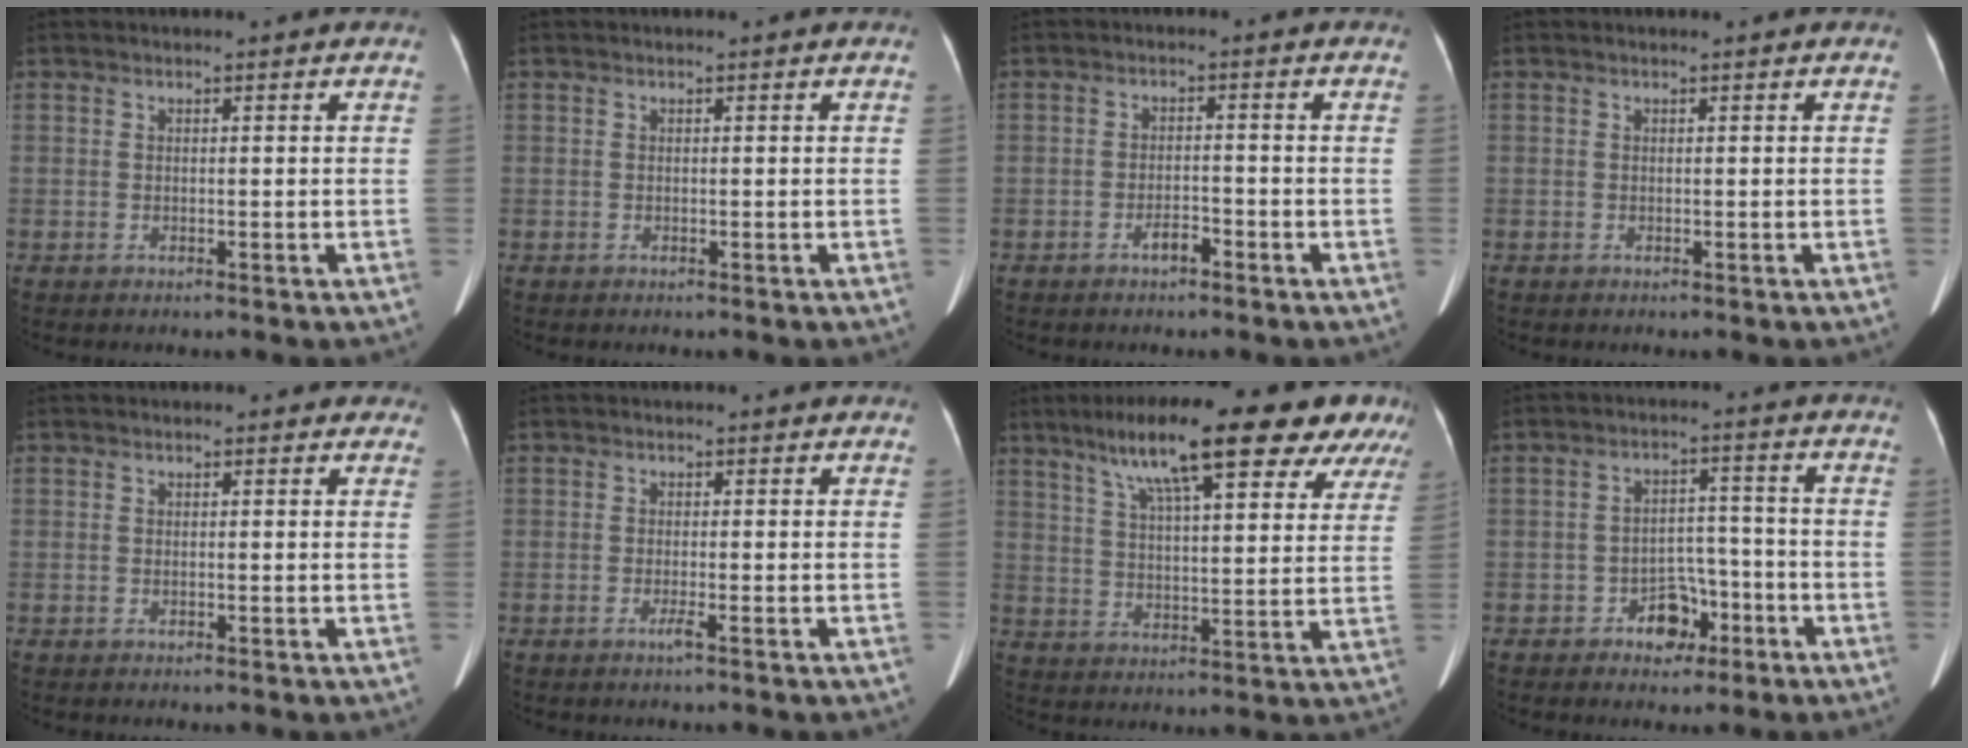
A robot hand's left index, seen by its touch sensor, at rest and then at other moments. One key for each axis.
{"total": 0.0}
{"total": 2.0, "fx": -1.5, "fy": 0.6, "fz": 1.1, "tx": -0.020, "ty": 0.002, "tz": -0.026}
{"total": 0.0}
{"total": 1.6, "fx": 1.2, "fy": 0.9, "fz": 0.4, "tx": 0.005, "ty": 0.007, "tz": 0.004}
{"total": 0.8, "fx": -0.5, "fy": -0.3, "fz": 0.6, "tx": -0.011, "ty": -0.001, "tz": -0.009}
{"total": 21.9, "fx": 14.9, "fy": 4.3, "fz": 15.4, "tx": -0.239, "ty": 0.047, "tz": 0.206}
{"total": 5.1, "fx": -2.9, "fy": 3.4, "fz": 2.4, "tx": -0.036, "ty": 0.019, "tz": -0.043}